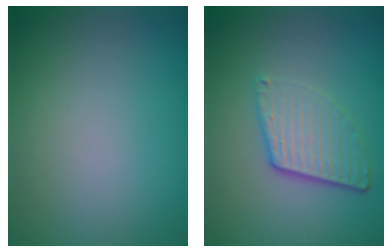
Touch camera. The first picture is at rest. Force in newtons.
{"total": 4.1, "press": 2.7, "slide": 3.1}